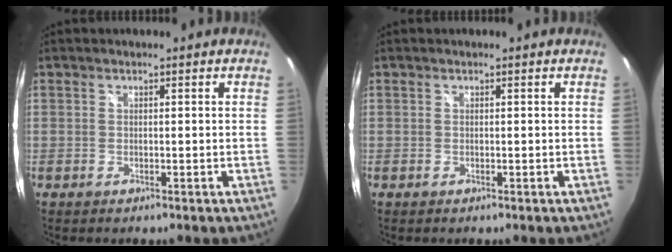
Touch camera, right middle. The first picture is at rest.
{"total": 0.0}